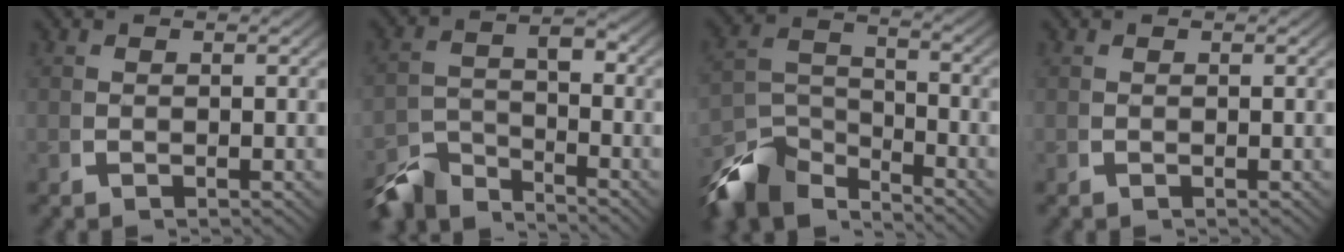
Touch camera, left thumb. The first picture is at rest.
{"total": 6.4, "force": [-4.7, 2.9, 3.1], "torque": [-0.037, -0.025, -0.083]}
{"total": 9.2, "force": [-5.6, 5.1, 5.3], "torque": [-0.092, -0.034, -0.090]}
{"total": 0.0}